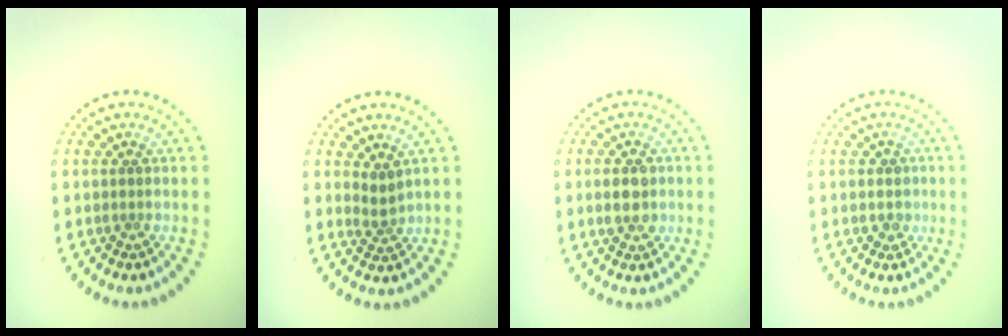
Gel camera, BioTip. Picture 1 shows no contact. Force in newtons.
{"total": 1.7, "press": 1.1, "slide": 1.3}
{"total": 3.0, "press": 3.0, "slide": 0.2}
{"total": 1.1, "press": 0.9, "slide": 0.7}